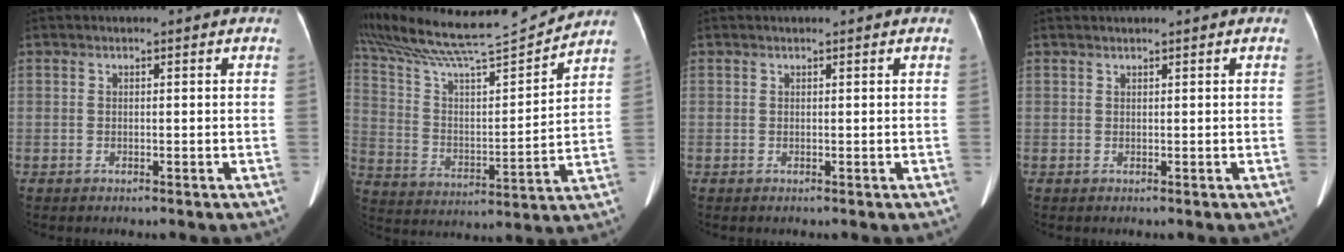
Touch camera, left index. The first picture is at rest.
{"total": 18.8, "force": [17.9, -0.6, 5.8], "torque": [-0.127, -0.022, 0.298]}
{"total": 0.8, "force": [0.7, 0.0, 0.3], "torque": [-0.006, 0.011, 0.013]}
{"total": 0.9, "force": [0.8, -0.1, 0.3], "torque": [-0.008, 0.016, 0.019]}